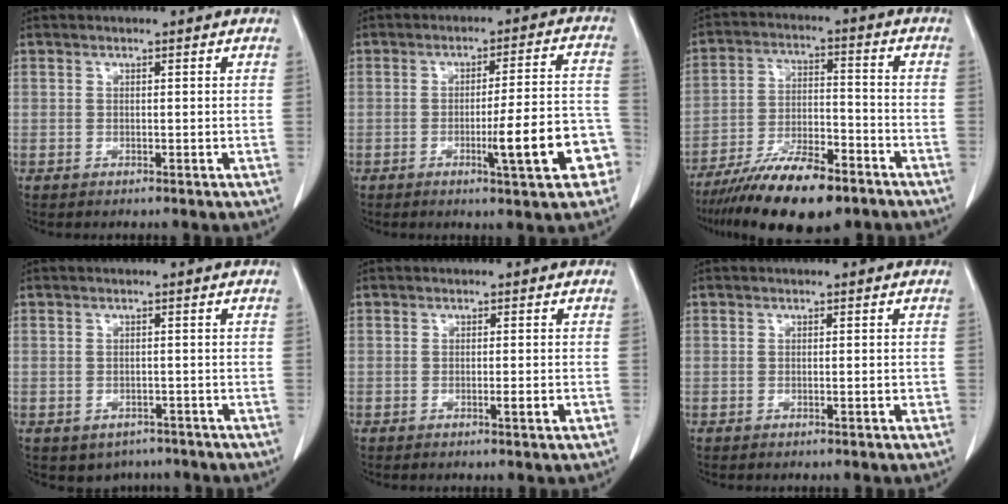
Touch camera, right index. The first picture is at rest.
{"total": 10.7, "force": [-4.1, 1.3, 9.8], "torque": [-0.130, 0.018, -0.049]}
{"total": 15.0, "force": [-10.9, 3.9, 9.5], "torque": [-0.174, -0.012, -0.188]}
{"total": 1.7, "force": [-1.1, 1.1, 0.5], "torque": [-0.012, 0.000, -0.006]}
{"total": 1.9, "force": [-0.8, -0.1, 1.7], "torque": [-0.030, -0.004, -0.010]}
{"total": 1.0, "force": [-0.4, 0.2, 0.9], "torque": [-0.017, 0.001, -0.002]}